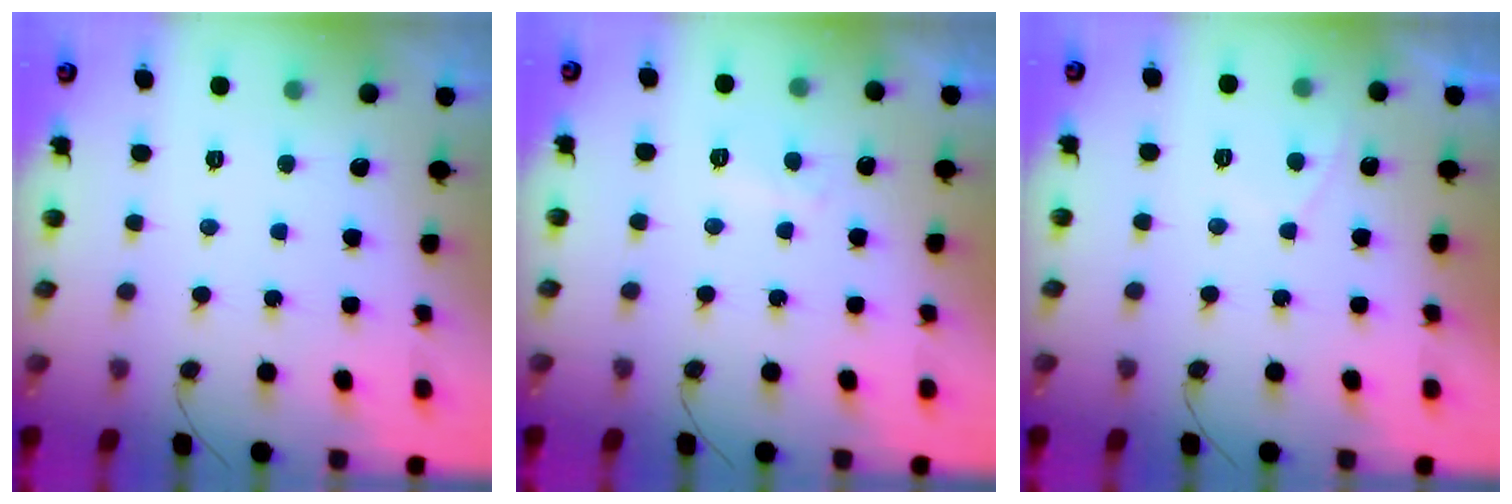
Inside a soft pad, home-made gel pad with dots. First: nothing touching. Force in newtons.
{"total": 2.8, "press": 2.7, "slide": 0.6}
{"total": 2.5, "press": 2.4, "slide": 0.7}